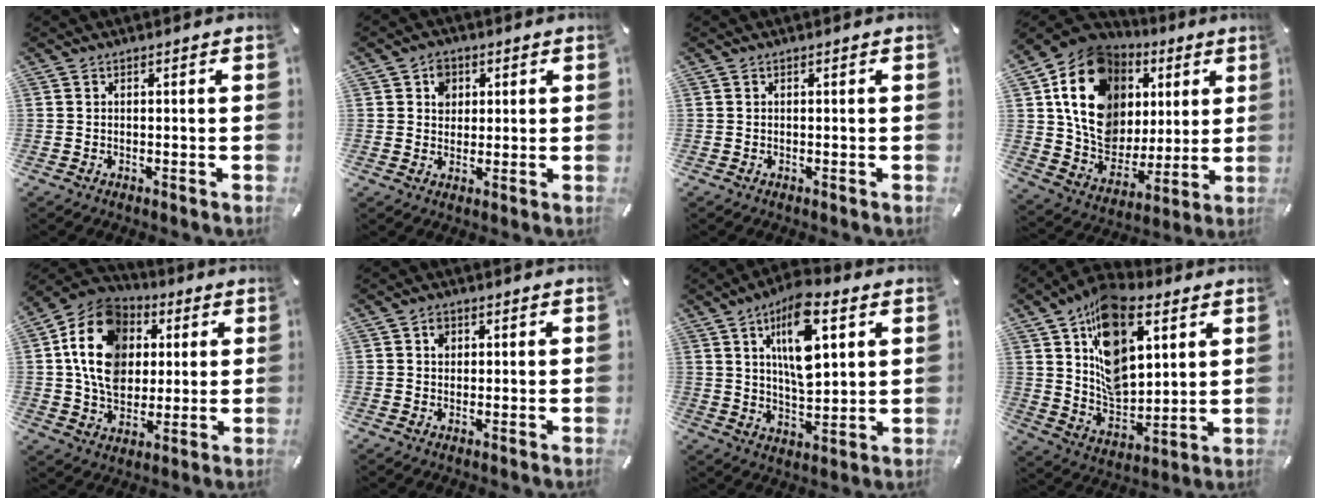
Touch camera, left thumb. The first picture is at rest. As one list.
[{"total": 4.6, "force": [1.4, 4.1, 1.6], "torque": [-0.017, 0.000, 0.020]}, {"total": 0.0}, {"total": 19.5, "force": [6.0, 16.1, 9.2], "torque": [-0.163, -0.033, 0.117]}, {"total": 17.0, "force": [3.1, 13.7, 9.5], "torque": [-0.181, 0.005, 0.060]}, {"total": 2.3, "force": [0.6, 2.0, 0.9], "torque": [-0.006, -0.001, 0.006]}, {"total": 14.4, "force": [6.2, 6.3, 11.4], "torque": [-0.194, -0.013, 0.104]}, {"total": 17.2, "force": [8.5, 10.8, 10.5], "torque": [-0.183, -0.035, 0.156]}]